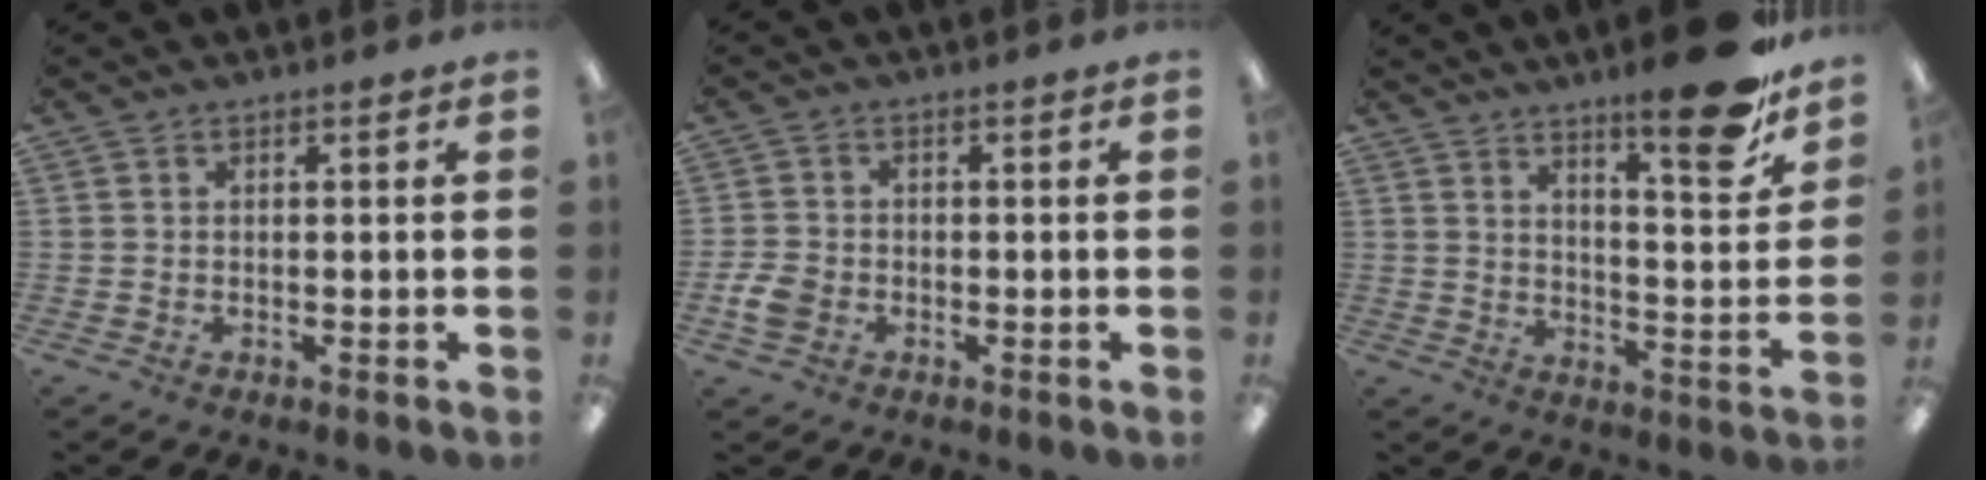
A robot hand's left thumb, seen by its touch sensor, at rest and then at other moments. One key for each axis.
{"total": 4.7, "fx": -1.7, "fy": 3.5, "fz": 2.6, "tx": -0.060, "ty": 0.005, "tz": -0.033}
{"total": 15.4, "fx": 11.5, "fy": 3.4, "fz": 9.7, "tx": -0.131, "ty": -0.083, "tz": 0.182}